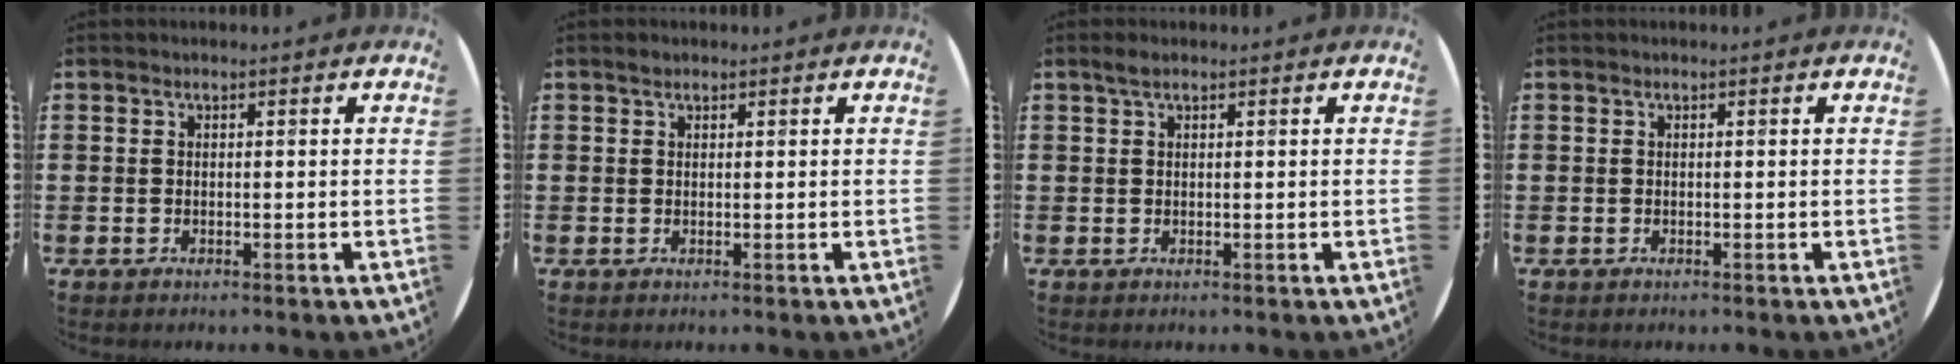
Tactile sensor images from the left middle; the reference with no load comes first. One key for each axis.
{"total": 0.5, "fx": 0.4, "fy": 0.3, "fz": 0.1, "tx": -0.002, "ty": 0.003, "tz": 0.008}
{"total": 1.0, "fx": 0.7, "fy": 0.3, "fz": 0.7, "tx": -0.013, "ty": 0.004, "tz": 0.012}
{"total": 0.0}